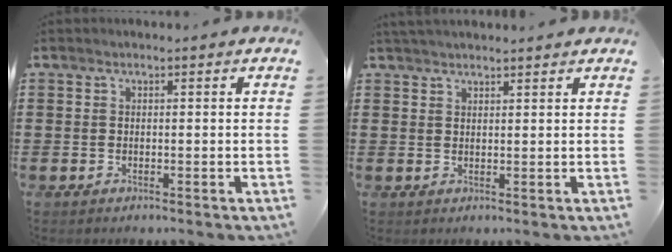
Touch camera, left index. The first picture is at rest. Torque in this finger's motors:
{"motor_torque": [0.15, -0.13, 0.57, 0.11]}